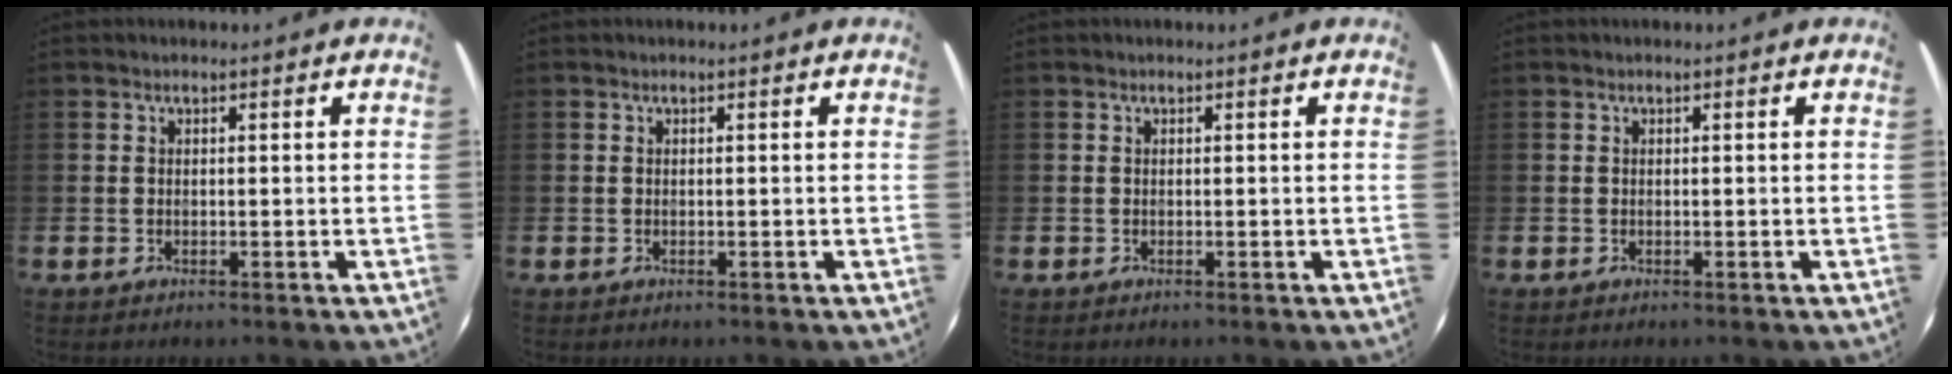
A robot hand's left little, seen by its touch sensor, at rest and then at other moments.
{"total": 0.0}
{"total": 0.0}
{"total": 0.0}